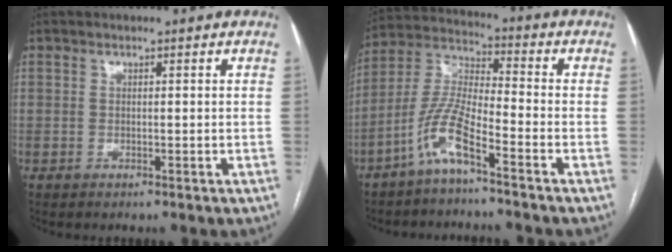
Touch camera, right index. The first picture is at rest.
{"total": 8.4, "force": [-5.3, 0.9, 6.5], "torque": [-0.151, 0.000, -0.112]}